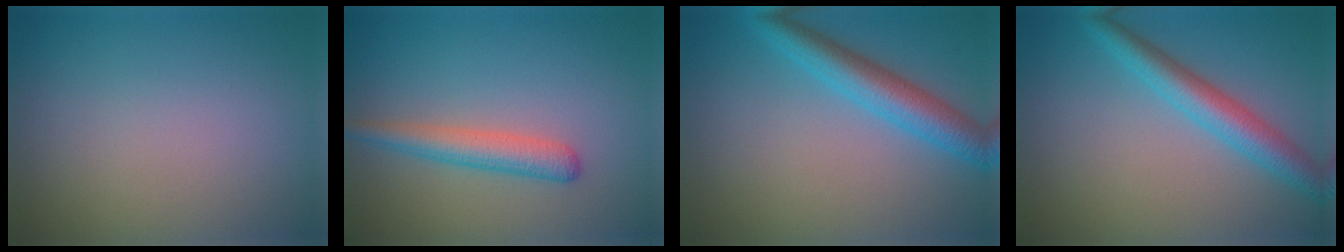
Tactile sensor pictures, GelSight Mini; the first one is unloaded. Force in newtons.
{"total": 2.9, "press": 2.9, "slide": 0.1}
{"total": 4.9, "press": 4.9, "slide": 0.1}
{"total": 4.2, "press": 4.2, "slide": 0.1}